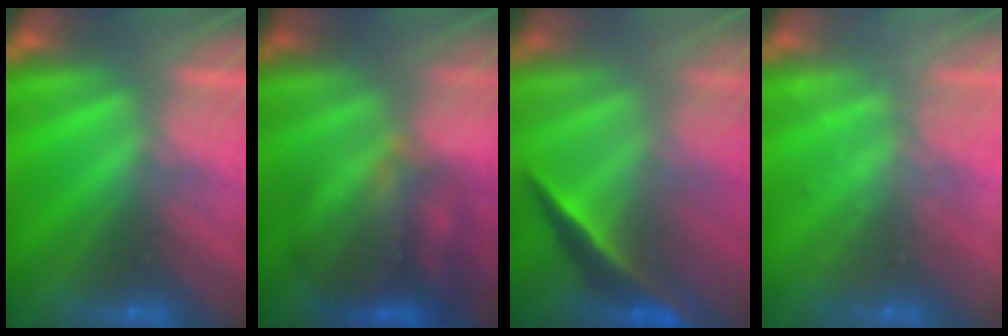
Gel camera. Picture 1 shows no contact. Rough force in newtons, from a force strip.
{"total": 4.5}
{"total": 1.9}
{"total": 1.7}